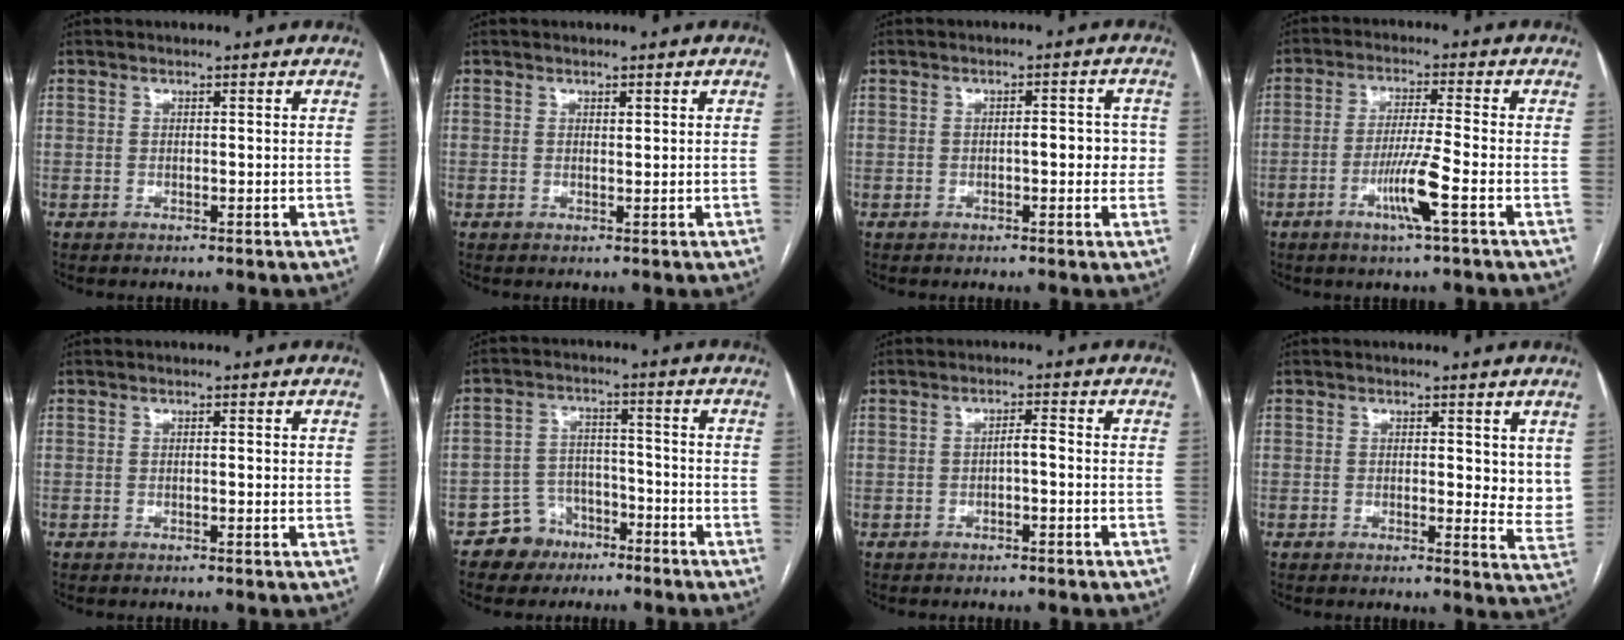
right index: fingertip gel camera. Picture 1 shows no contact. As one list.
[{"total": 0.7, "force": [0.4, 0.2, 0.5], "torque": [-0.012, -0.002, 0.007]}, {"total": 4.0, "force": [-0.3, 1.5, 3.7], "torque": [-0.041, 0.008, -0.005]}, {"total": 6.9, "force": [-2.8, -0.7, 6.2], "torque": [-0.120, -0.011, -0.055]}, {"total": 1.0, "force": [0.2, 0.2, 1.0], "torque": [-0.017, 0.001, 0.002]}, {"total": 6.2, "force": [-4.1, 4.6, 0.5], "torque": [0.000, 0.015, -0.066]}, {"total": 1.8, "force": [-0.5, 0.4, 1.7], "torque": [-0.026, 0.005, -0.008]}, {"total": 5.3, "force": [1.8, 2.3, 4.4], "torque": [-0.047, -0.016, 0.019]}]